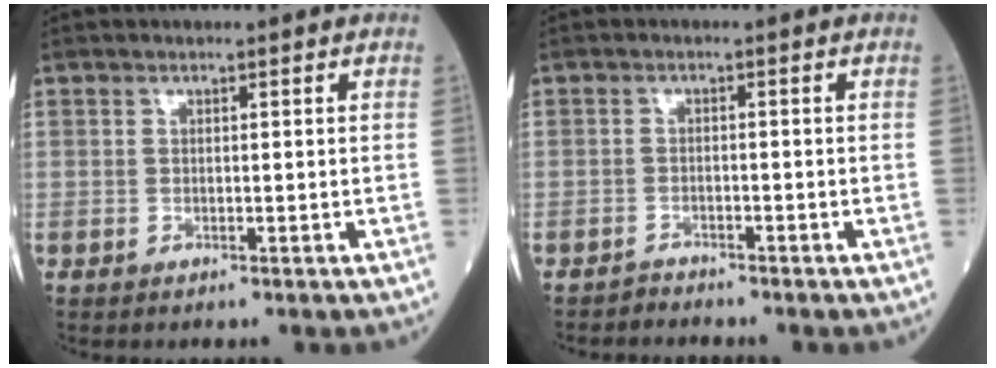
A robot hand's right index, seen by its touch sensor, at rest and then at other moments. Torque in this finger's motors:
{"motor_torque": [-0.43, -0.43, 0.00, -0.05]}